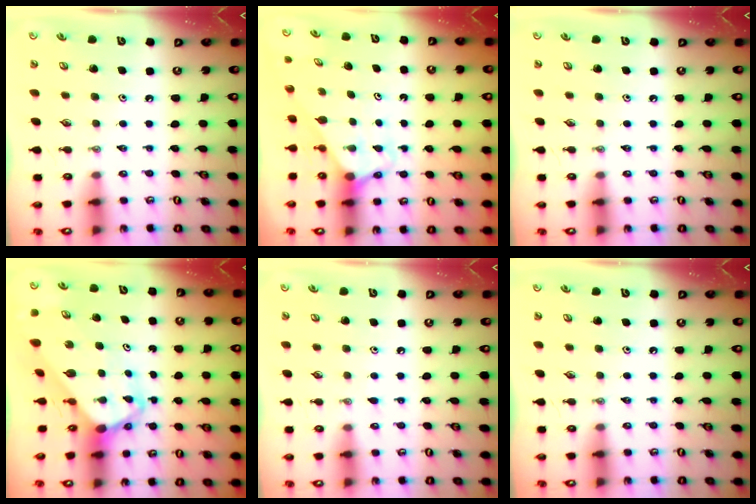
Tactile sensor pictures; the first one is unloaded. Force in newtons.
{"total": 2.6, "press": 2.6, "slide": 0.2}
{"total": 0.0}
{"total": 6.4, "press": 6.4, "slide": 0.6}
{"total": 3.3, "press": 3.2, "slide": 0.4}
{"total": 0.0}